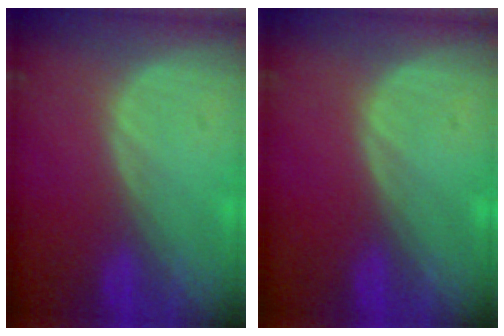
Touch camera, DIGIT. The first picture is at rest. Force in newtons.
{"total": 0.0}